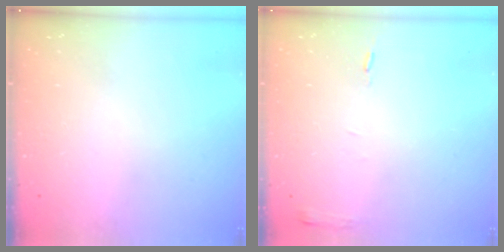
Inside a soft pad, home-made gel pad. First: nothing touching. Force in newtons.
{"total": 5.3, "press": 5.3, "slide": 0.6}